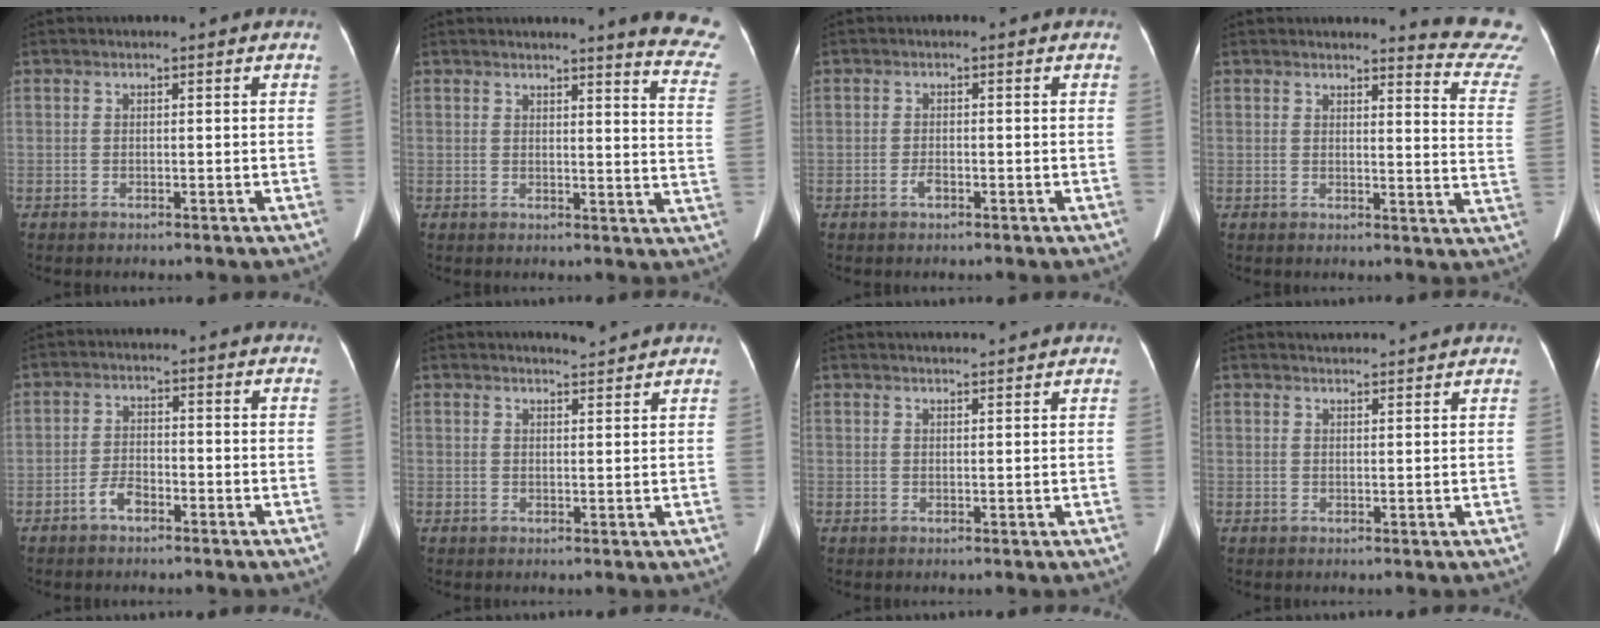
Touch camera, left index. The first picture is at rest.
{"total": 11.0, "force": [10.2, -0.4, 4.2], "torque": [-0.031, -0.087, 0.082]}
{"total": 1.3, "force": [-0.8, 0.5, 0.9], "torque": [-0.021, 0.000, -0.013]}
{"total": 10.9, "force": [10.8, -1.1, 0.8], "torque": [0.000, -0.123, 0.091]}
{"total": 3.0, "force": [-2.1, 1.2, 1.8], "torque": [-0.036, 0.003, -0.040]}
{"total": 2.6, "force": [2.5, -0.5, 0.1], "torque": [-0.009, -0.004, 0.040]}
{"total": 4.2, "force": [4.1, -0.4, 1.0], "torque": [-0.016, 0.018, 0.052]}
{"total": 4.3, "force": [4.3, -0.1, 0.6], "torque": [-0.015, 0.022, 0.056]}